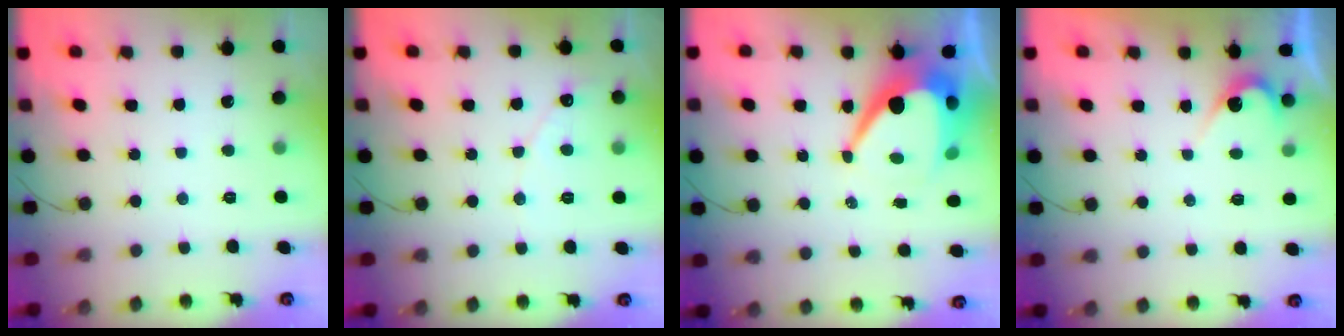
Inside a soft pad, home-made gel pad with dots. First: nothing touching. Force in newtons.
{"total": 3.7, "press": 3.6, "slide": 0.4}
{"total": 13.4, "press": 13.4, "slide": 1.2}
{"total": 3.8, "press": 3.8, "slide": 0.3}